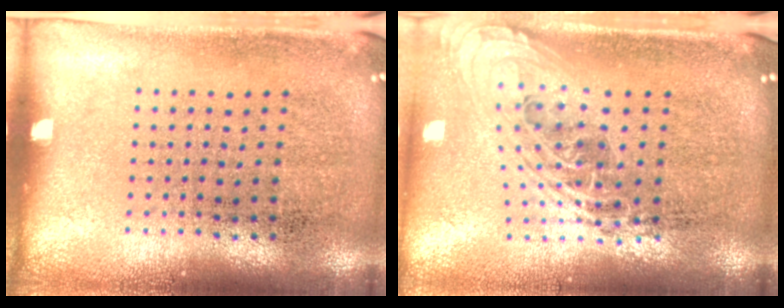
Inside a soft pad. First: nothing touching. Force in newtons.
{"total": 2.2, "press": 1.6, "slide": 1.4}